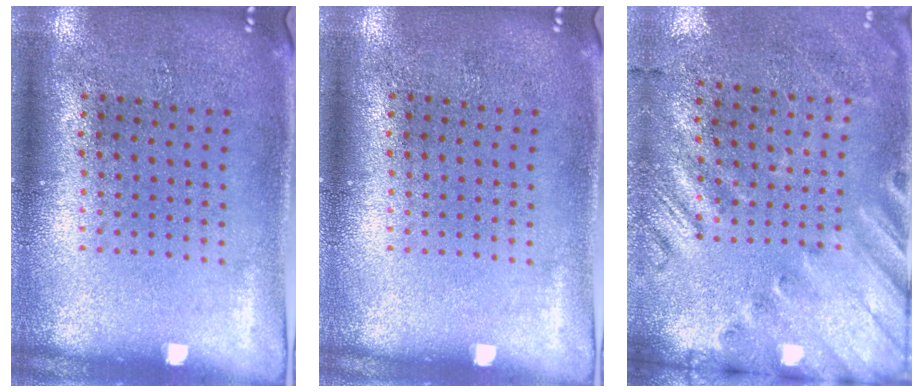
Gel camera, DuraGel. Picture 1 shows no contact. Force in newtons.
{"total": 0.0}
{"total": 2.6, "press": 1.9, "slide": 1.7}